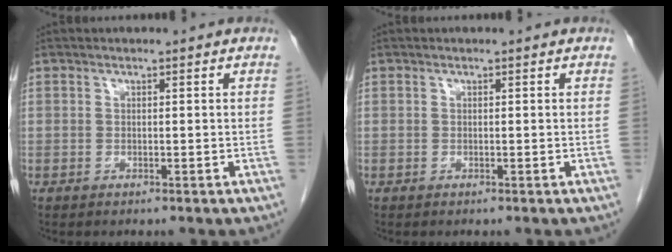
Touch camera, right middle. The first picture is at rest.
{"total": 0.0}